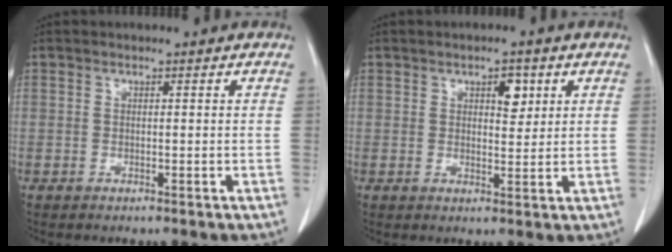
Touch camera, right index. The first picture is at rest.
{"total": 3.4, "force": [1.5, 1.5, 2.6], "torque": [-0.036, -0.001, 0.024]}